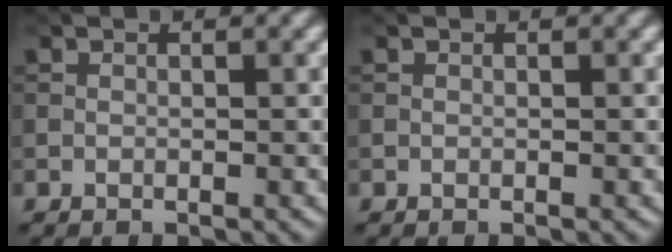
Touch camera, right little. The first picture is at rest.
{"total": 0.0}